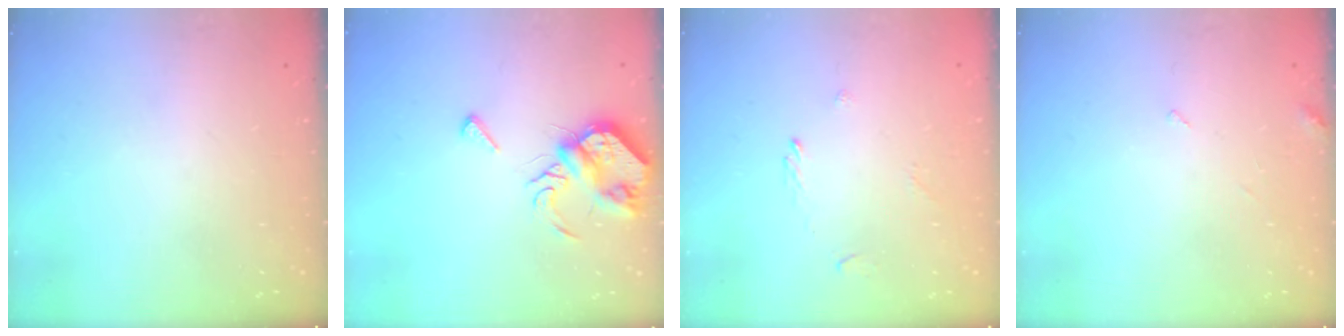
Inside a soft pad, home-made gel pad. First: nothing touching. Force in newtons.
{"total": 8.1, "press": 8.1, "slide": 0.1}
{"total": 1.6, "press": 1.5, "slide": 0.5}
{"total": 3.6, "press": 3.6, "slide": 0.4}